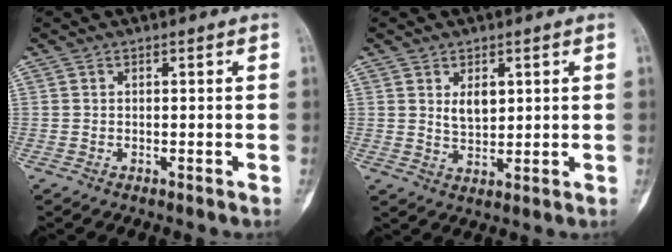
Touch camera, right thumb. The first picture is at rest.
{"total": 4.2, "force": [1.5, 2.5, 3.0], "torque": [-0.037, -0.015, 0.030]}